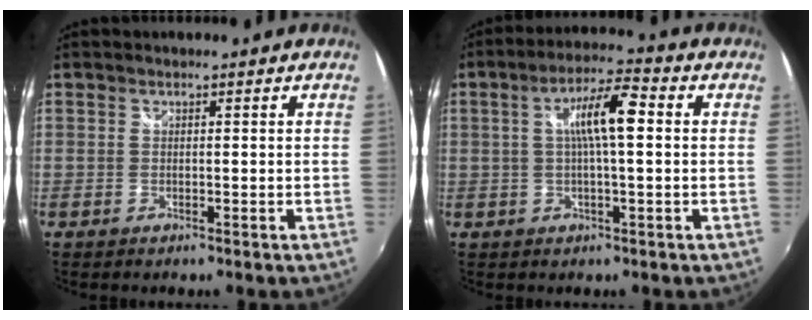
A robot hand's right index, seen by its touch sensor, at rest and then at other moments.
{"total": 8.6, "force": [1.1, 1.4, 8.4], "torque": [-0.146, 0.012, 0.019]}